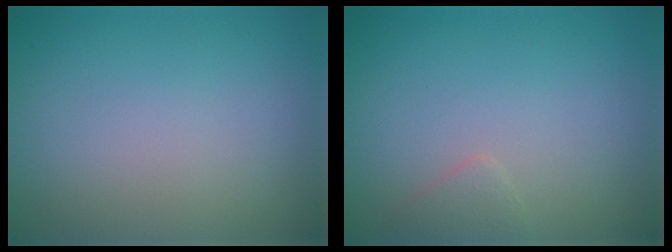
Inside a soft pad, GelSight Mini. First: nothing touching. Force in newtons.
{"total": 1.1, "press": 1.1, "slide": 0.1}